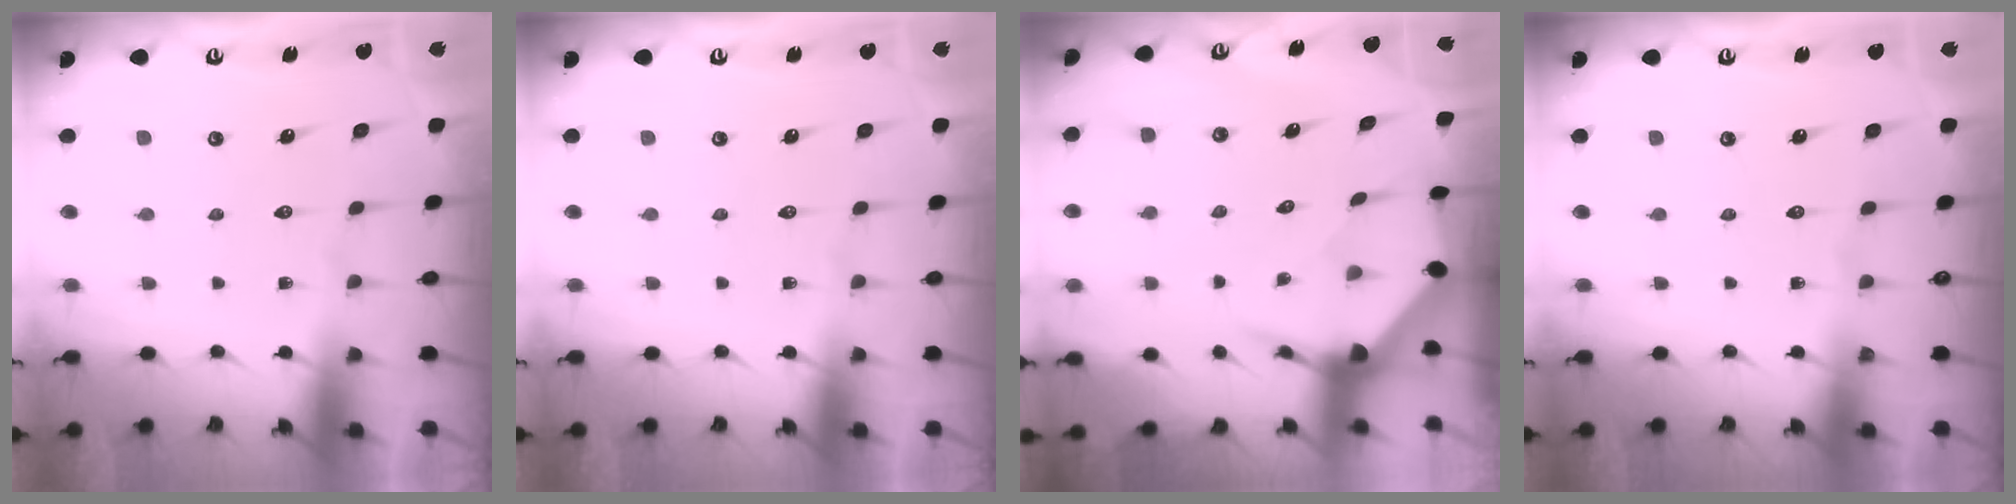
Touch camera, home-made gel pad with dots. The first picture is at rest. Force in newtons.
{"total": 0.0}
{"total": 3.7, "press": 3.6, "slide": 0.4}
{"total": 0.0}